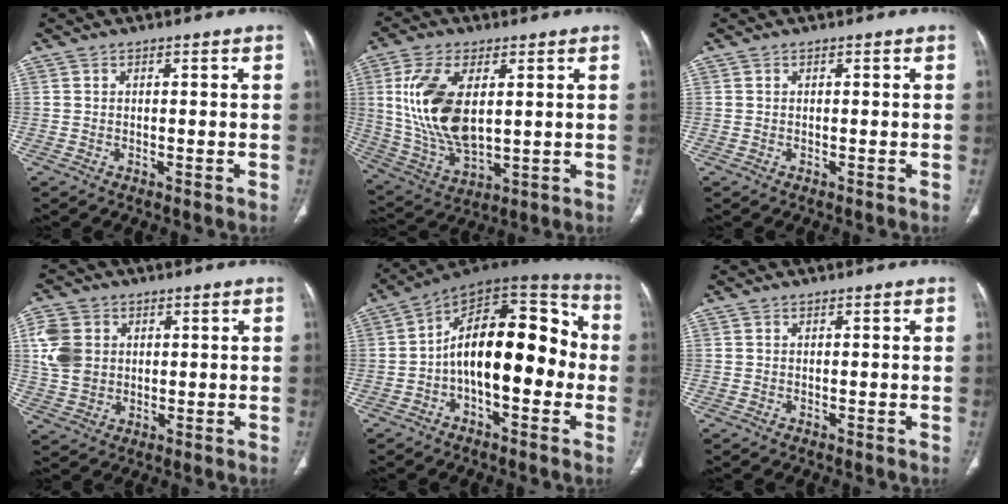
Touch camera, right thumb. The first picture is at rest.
{"total": 16.0, "force": [3.1, 8.4, 13.3], "torque": [-0.267, -0.013, 0.070]}
{"total": 0.0}
{"total": 8.5, "force": [1.7, 7.0, 4.5], "torque": [-0.082, 0.001, 0.035]}
{"total": 19.1, "force": [-2.0, 9.7, 16.3], "torque": [-0.213, 0.054, -0.040]}
{"total": 0.0}